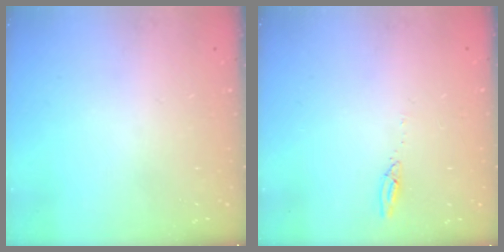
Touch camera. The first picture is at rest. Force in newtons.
{"total": 2.7, "press": 2.7, "slide": 0.2}